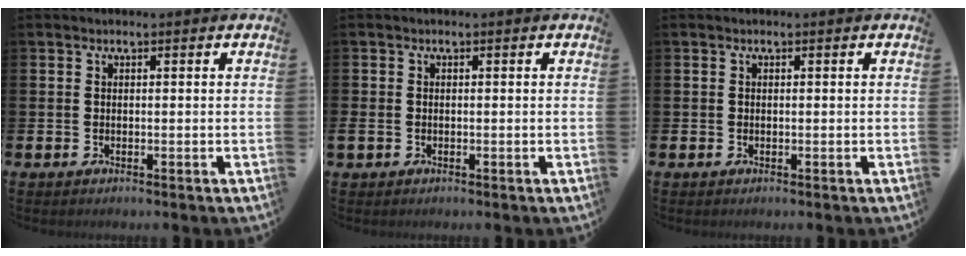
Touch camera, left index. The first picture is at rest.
{"total": 0.9, "force": [-0.2, 0.7, 0.5], "torque": [-0.010, 0.005, -0.005]}
{"total": 0.0}